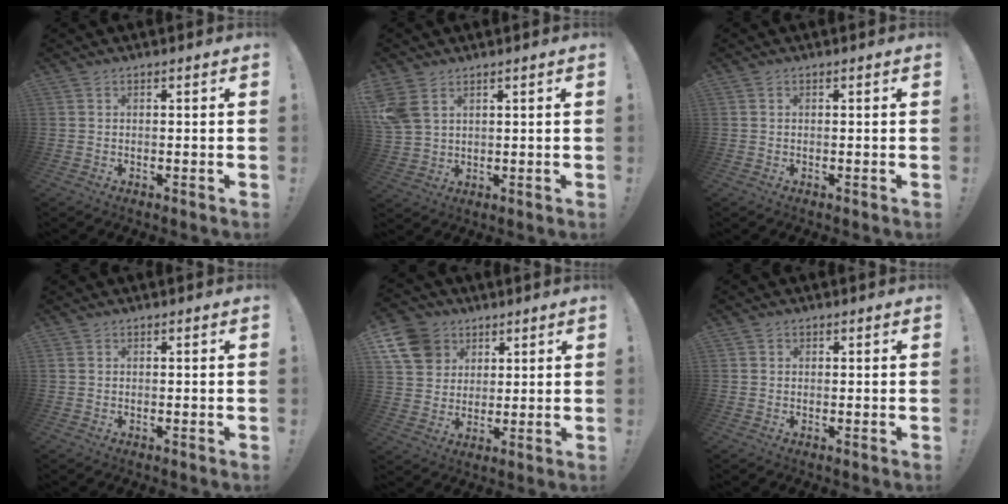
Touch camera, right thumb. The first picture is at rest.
{"total": 7.1, "force": [3.4, 4.8, 4.1], "torque": [-0.084, -0.008, 0.070]}
{"total": 0.0}
{"total": 0.7, "force": [0.2, 0.7, 0.2], "torque": [-0.008, 0.005, 0.005]}
{"total": 14.0, "force": [5.9, 11.5, 5.4], "torque": [-0.072, -0.028, 0.123]}
{"total": 0.9, "force": [0.4, 0.9, 0.0], "torque": [0.009, -0.002, 0.005]}